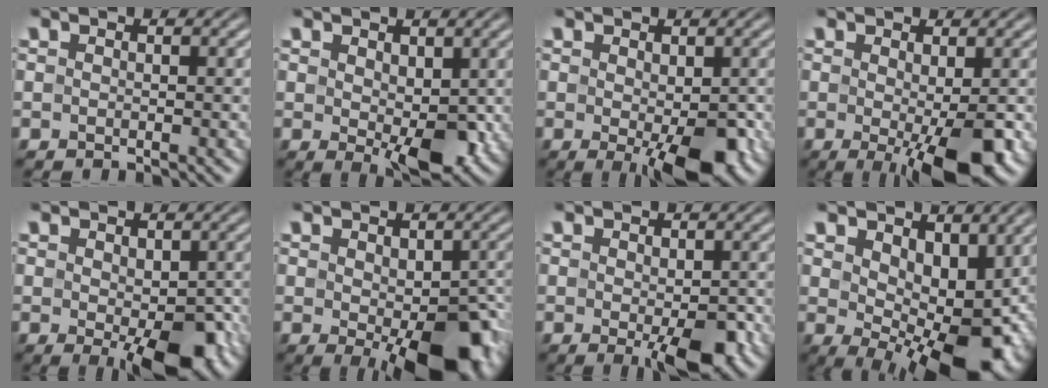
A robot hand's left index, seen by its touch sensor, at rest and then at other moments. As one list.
[{"total": 5.6, "force": [0.1, 2.9, 4.8], "torque": [-0.078, -0.009, 0.008]}, {"total": 6.0, "force": [-1.6, 2.3, 5.3], "torque": [-0.084, -0.012, -0.024]}, {"total": 6.4, "force": [-1.4, 1.5, 6.1], "torque": [-0.094, -0.016, -0.020]}, {"total": 6.4, "force": [-1.8, 3.0, 5.3], "torque": [-0.081, -0.013, -0.022]}, {"total": 9.4, "force": [-3.0, 4.4, 7.7], "torque": [-0.110, -0.022, -0.032]}, {"total": 4.5, "force": [-1.4, 1.5, 3.9], "torque": [-0.059, -0.010, -0.019]}, {"total": 10.3, "force": [1.1, 5.7, 8.5], "torque": [-0.118, -0.021, 0.028]}]